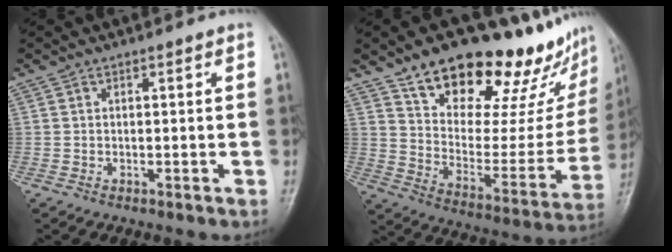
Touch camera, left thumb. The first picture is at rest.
{"total": 28.0, "force": [20.2, 11.2, 15.9], "torque": [-0.189, -0.090, 0.296]}